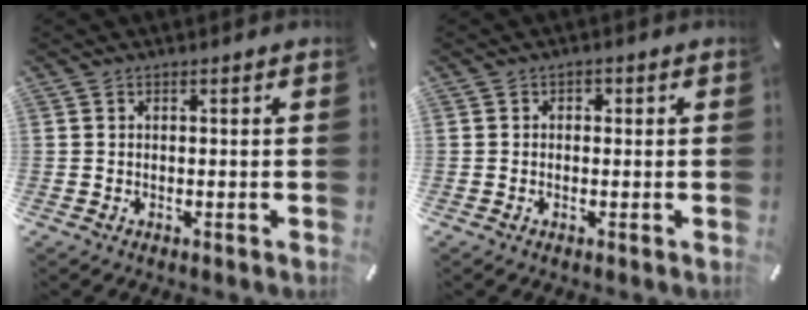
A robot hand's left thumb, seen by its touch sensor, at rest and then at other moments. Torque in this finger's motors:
{"motor_torque": [0.04, -0.13, 0.03, 0.01, 0.01]}